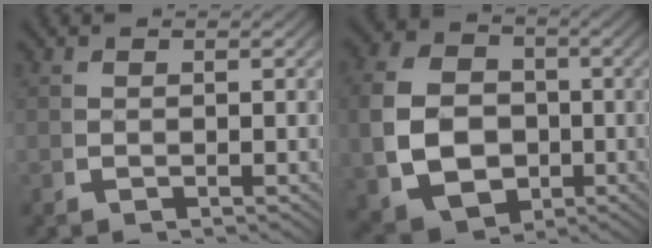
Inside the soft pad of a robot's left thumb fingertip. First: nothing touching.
{"total": 11.9, "force": [-1.2, 9.5, 7.0], "torque": [-0.157, -0.047, 0.000]}